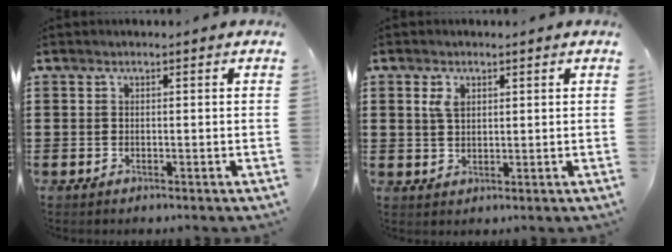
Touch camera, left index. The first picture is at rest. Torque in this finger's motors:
{"motor_torque": [0.03, 0.03, -0.61, -0.21]}